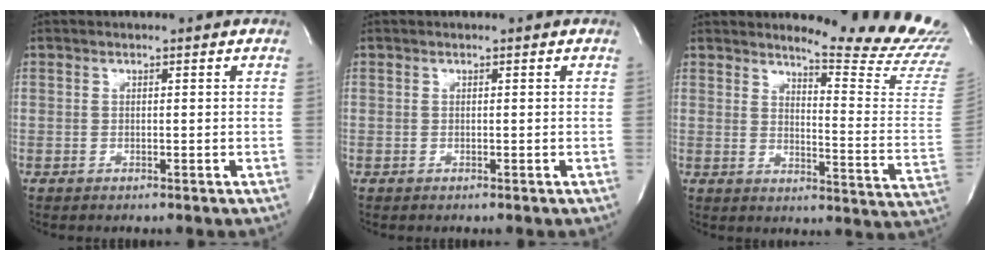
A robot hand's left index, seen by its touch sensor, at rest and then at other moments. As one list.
[{"total": 0.0}, {"total": 16.1, "force": [15.6, -2.0, 3.6], "torque": [-0.059, -0.162, 0.172]}]